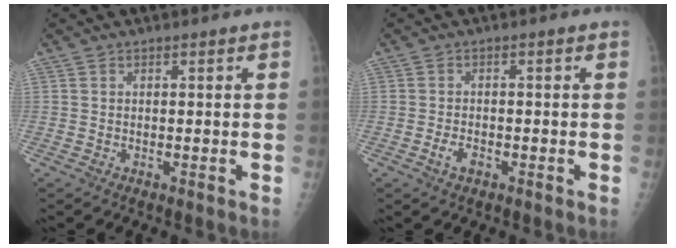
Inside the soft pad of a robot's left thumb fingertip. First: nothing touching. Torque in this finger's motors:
{"motor_torque": [-0.14, 0.29, 0.27, 0.14, 0.02]}